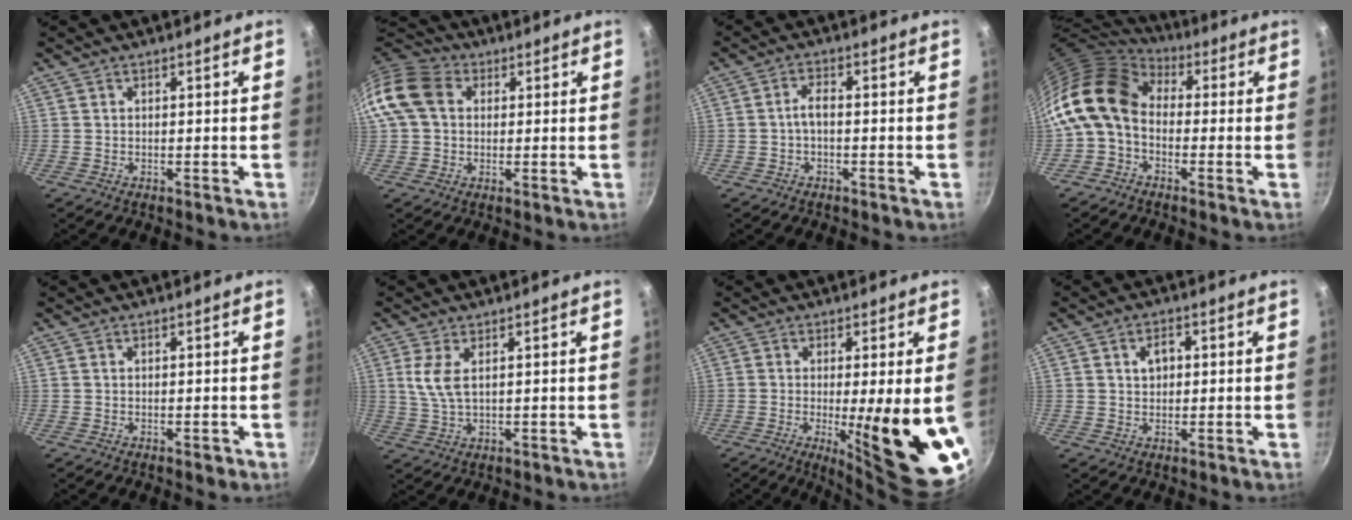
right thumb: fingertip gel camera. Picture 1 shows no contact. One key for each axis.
{"total": 11.5, "fx": 2.1, "fy": 9.0, "fz": 6.8, "tx": -0.115, "ty": 0.021, "tz": 0.022}
{"total": 2.7, "fx": -0.8, "fy": 1.1, "fz": 2.3, "tx": -0.052, "ty": 0.017, "tz": -0.019}
{"total": 13.0, "fx": 0.1, "fy": 9.4, "fz": 8.9, "tx": -0.158, "ty": 0.025, "tz": -0.023}
{"total": 0.9, "fx": -0.5, "fy": 0.4, "fz": 0.7, "tx": -0.009, "ty": 0.001, "tz": -0.006}
{"total": 5.0, "fx": 1.5, "fy": 2.1, "fz": 4.3, "tx": -0.094, "ty": -0.006, "tz": 0.032}
{"total": 15.4, "fx": -2.2, "fy": 2.2, "fz": 15.1, "tx": -0.204, "ty": -0.027, "tz": -0.019}
{"total": 3.6, "fx": 0.7, "fy": 2.6, "fz": 2.4, "tx": -0.020, "ty": 0.008, "tz": 0.010}